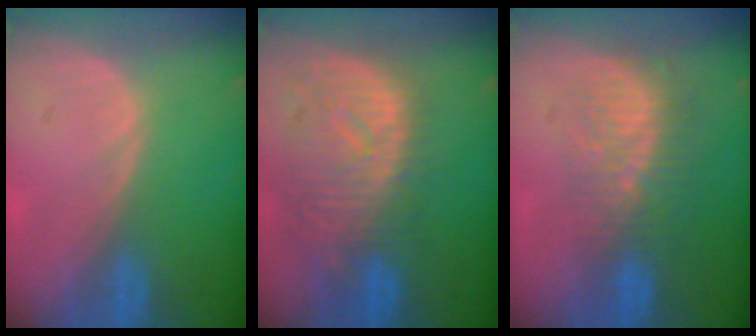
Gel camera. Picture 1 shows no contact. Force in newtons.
{"total": 11.1, "press": 9.8, "slide": 5.2}
{"total": 8.4, "press": 7.5, "slide": 3.9}